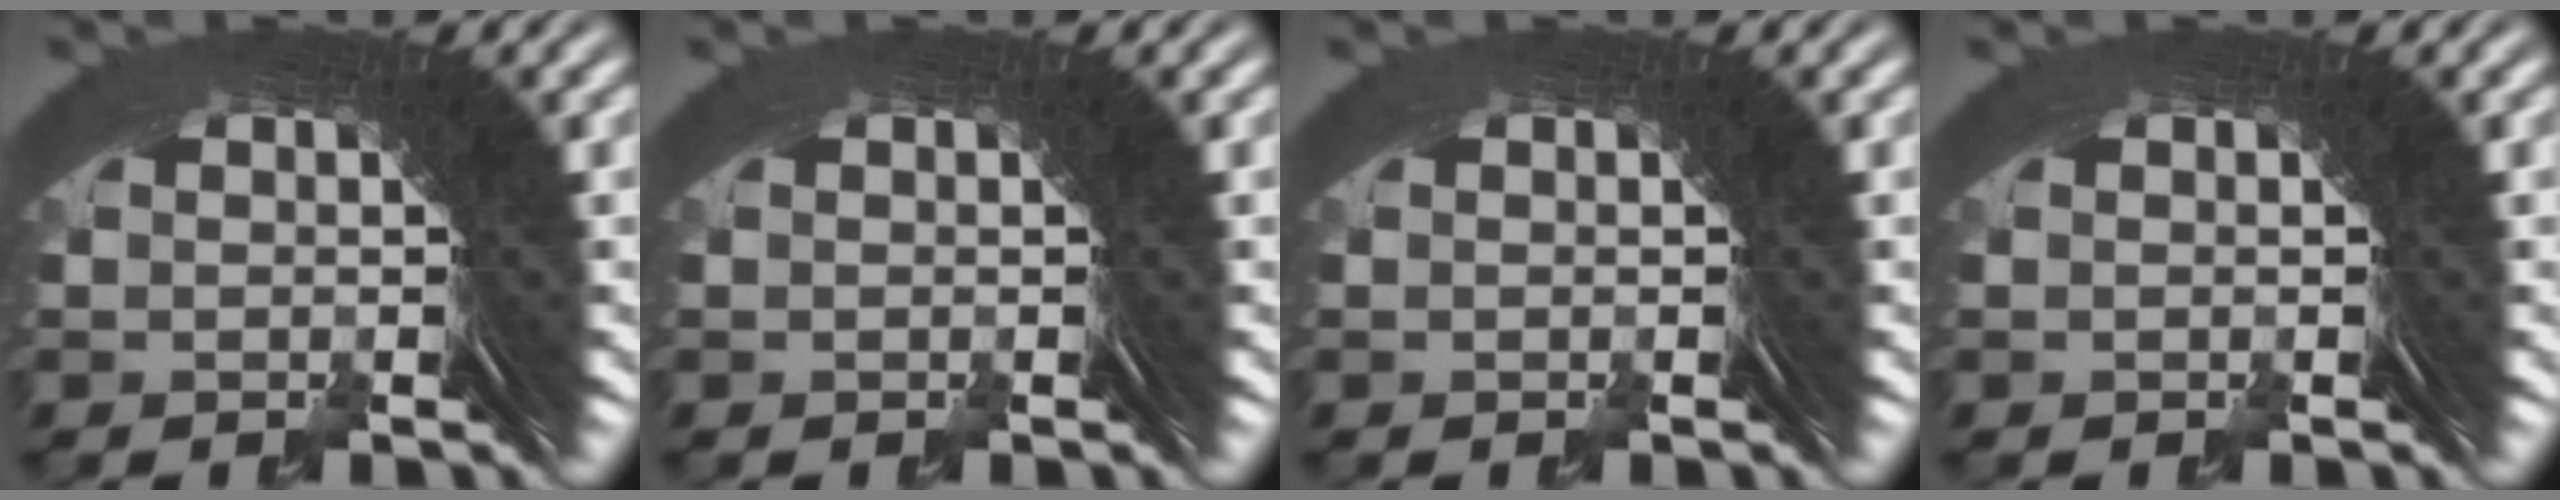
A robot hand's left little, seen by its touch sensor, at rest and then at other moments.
{"total": 0.0}
{"total": 0.0}
{"total": 0.0}